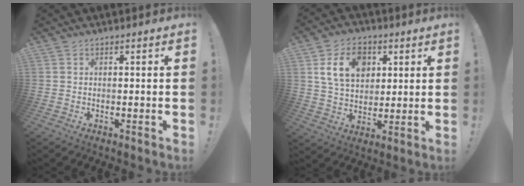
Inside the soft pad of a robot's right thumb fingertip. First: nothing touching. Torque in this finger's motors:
{"motor_torque": [-0.16, 0.83, 1.12, -0.04, 0.09]}